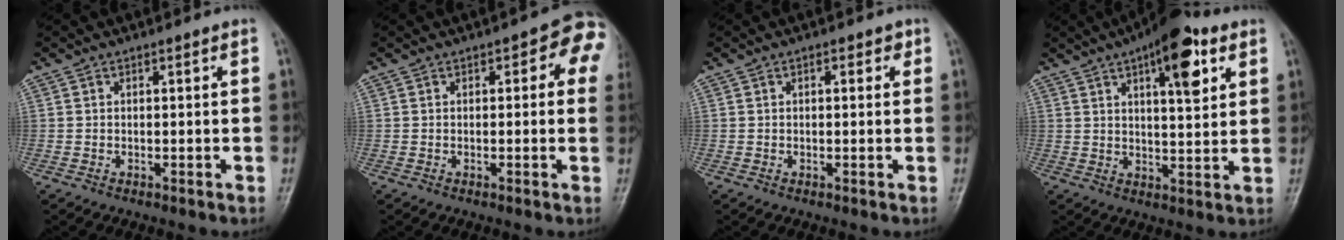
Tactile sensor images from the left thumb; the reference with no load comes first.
{"total": 7.0, "force": [1.7, 3.2, 5.9], "torque": [-0.035, 0.012, 0.006]}
{"total": 1.6, "force": [0.6, 1.0, 1.1], "torque": [-0.006, 0.002, 0.004]}
{"total": 12.4, "force": [5.9, 4.4, 10.0], "torque": [-0.119, -0.017, 0.080]}